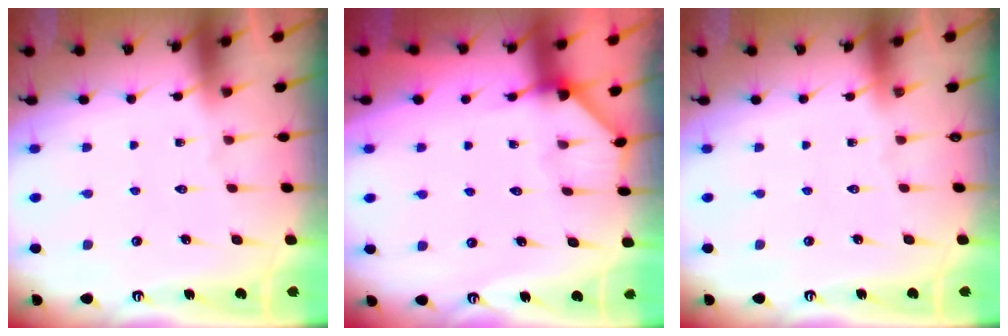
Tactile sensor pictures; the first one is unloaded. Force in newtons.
{"total": 2.5, "press": 2.5, "slide": 0.2}
{"total": 0.0}